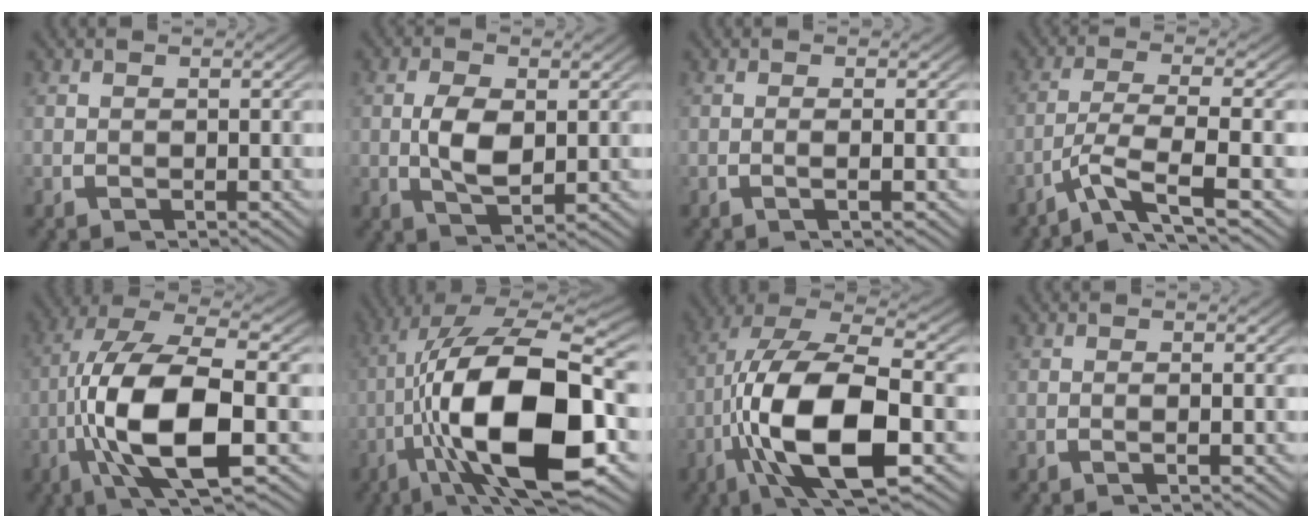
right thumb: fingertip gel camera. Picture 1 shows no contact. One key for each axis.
{"total": 4.4, "fx": 0.3, "fy": 2.5, "fz": 3.5, "tx": -0.079, "ty": -0.015, "tz": 0.016}
{"total": 1.2, "fx": -0.2, "fy": 0.0, "fz": 1.2, "tx": -0.026, "ty": 0.006, "tz": -0.005}
{"total": 6.3, "fx": -2.6, "fy": 2.6, "fz": 5.0, "tx": -0.115, "ty": -0.021, "tz": -0.032}
{"total": 13.2, "fx": -1.5, "fy": 6.2, "fz": 11.6, "tx": -0.255, "ty": -0.035, "tz": -0.010}
{"total": 19.0, "fx": -2.3, "fy": 8.9, "fz": 16.6, "tx": -0.315, "ty": -0.052, "tz": -0.011}
{"total": 14.6, "fx": -1.9, "fy": 7.4, "fz": 12.5, "tx": -0.270, "ty": -0.044, "tz": -0.013}
{"total": 0.6, "fx": 0.0, "fy": 0.0, "fz": 0.6, "tx": -0.012, "ty": 0.006, "tz": -0.002}